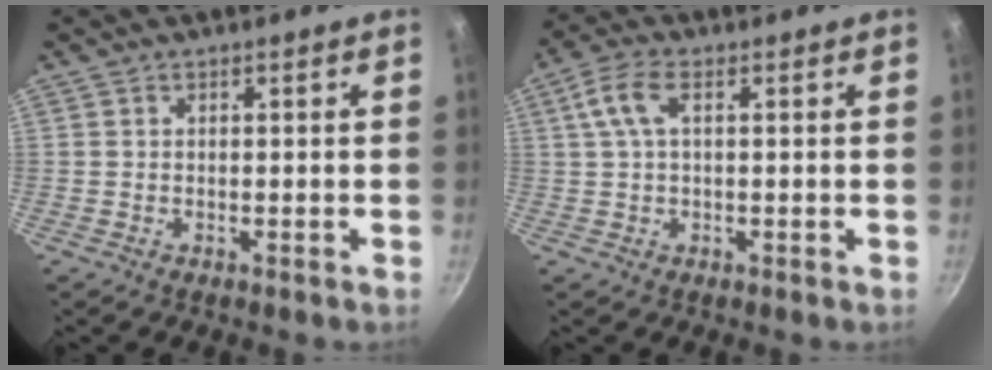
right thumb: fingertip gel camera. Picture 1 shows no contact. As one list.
[{"total": 5.4, "force": [1.3, 2.8, 4.5], "torque": [-0.093, 0.018, 0.025]}]